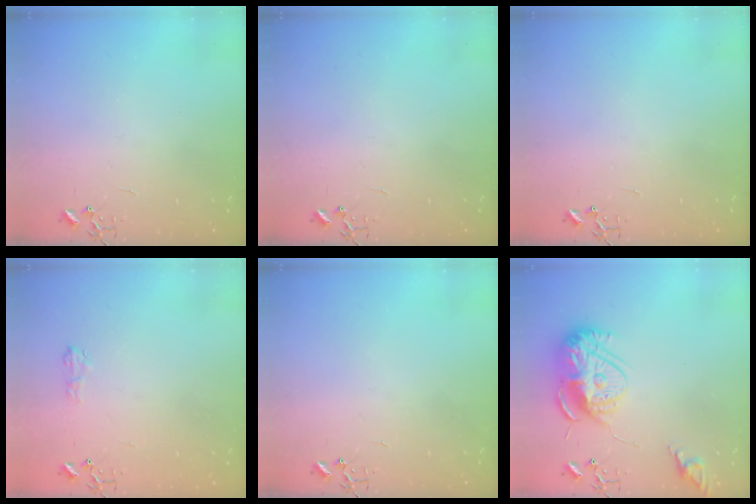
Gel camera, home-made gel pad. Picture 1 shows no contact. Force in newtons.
{"total": 0.0}
{"total": 0.0}
{"total": 6.3, "press": 6.3, "slide": 0.8}
{"total": 0.0}
{"total": 15.2, "press": 15.2, "slide": 1.4}